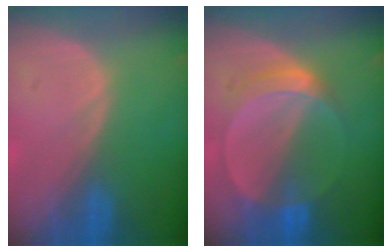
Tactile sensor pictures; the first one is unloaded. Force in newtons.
{"total": 5.8, "press": 5.3, "slide": 2.3}